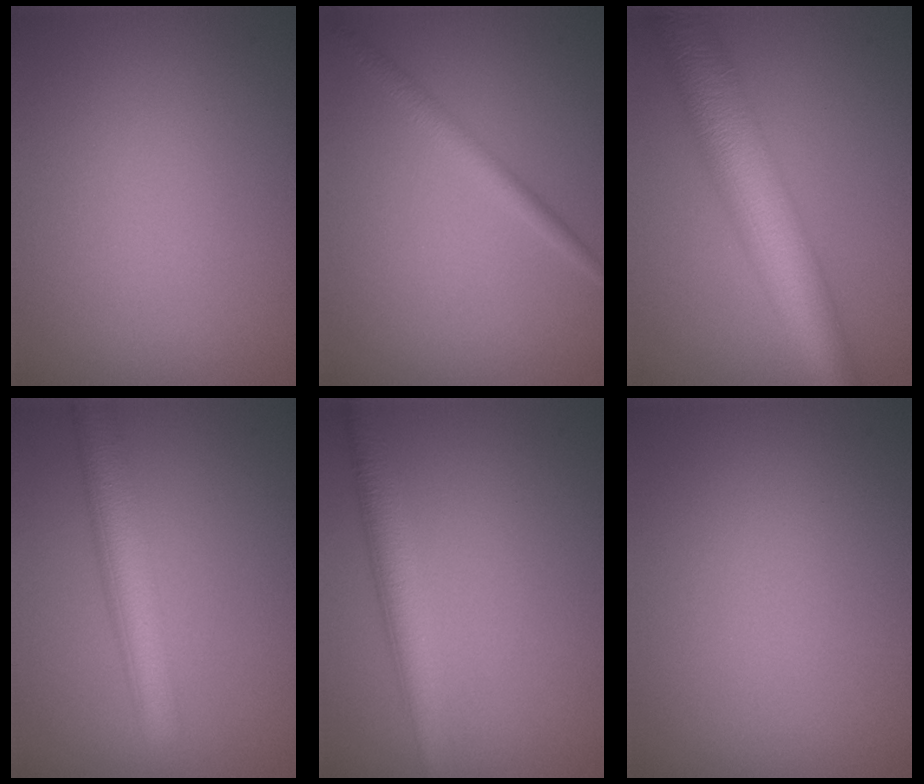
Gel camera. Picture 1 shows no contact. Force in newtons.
{"total": 1.7, "press": 1.7, "slide": 0.1}
{"total": 8.9, "press": 8.9, "slide": 0.1}
{"total": 5.1, "press": 5.1, "slide": 0.1}
{"total": 3.5, "press": 3.5, "slide": 0.1}
{"total": 0.0}